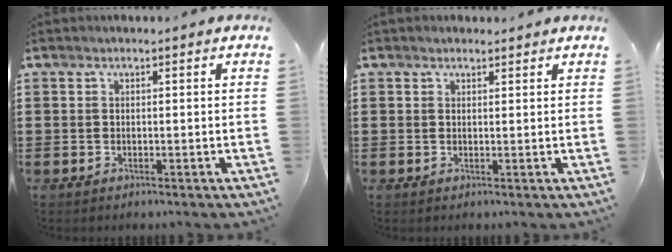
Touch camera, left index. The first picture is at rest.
{"total": 1.0, "force": [1.0, 0.4, 0.1], "torque": [-0.004, 0.002, 0.019]}